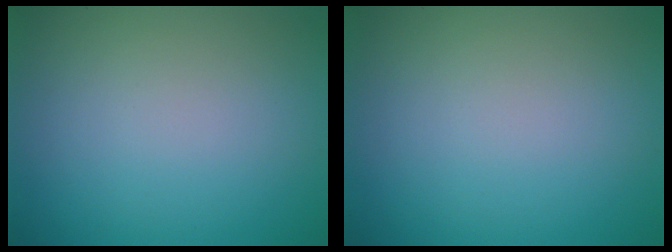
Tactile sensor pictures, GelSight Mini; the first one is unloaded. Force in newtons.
{"total": 0.0}